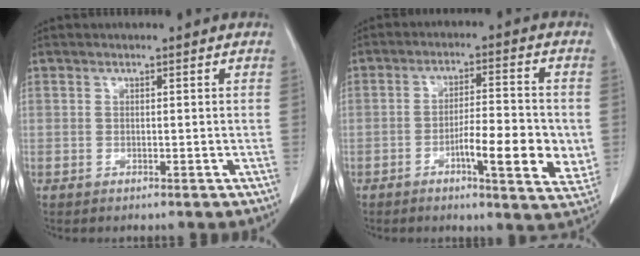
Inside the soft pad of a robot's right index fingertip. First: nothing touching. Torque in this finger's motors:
{"motor_torque": [0.47, -0.15, 0.39, 0.08]}